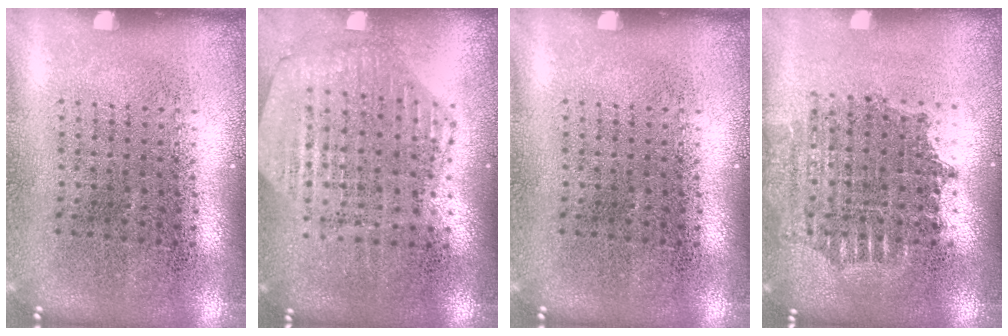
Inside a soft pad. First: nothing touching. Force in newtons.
{"total": 1.1, "press": 1.1, "slide": 0.1}
{"total": 0.0}
{"total": 1.6, "press": 1.3, "slide": 0.8}